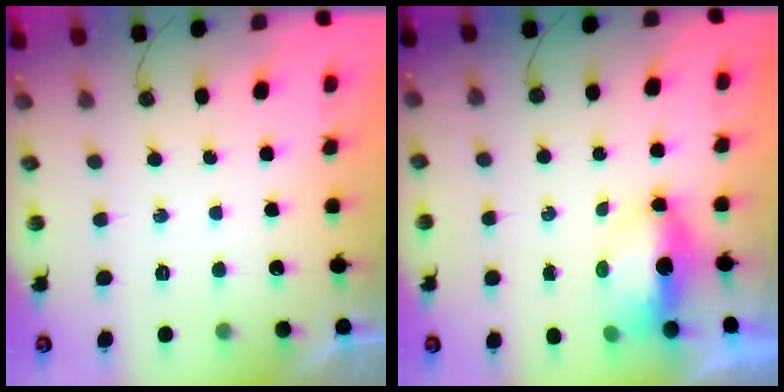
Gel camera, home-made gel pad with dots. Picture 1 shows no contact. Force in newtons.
{"total": 6.9, "press": 6.7, "slide": 1.8}